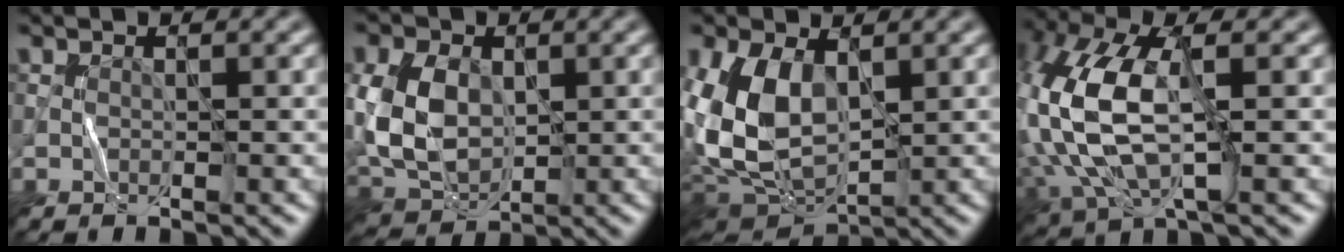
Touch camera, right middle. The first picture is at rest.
{"total": 7.5, "force": [0.6, 5.3, 5.3], "torque": [-0.132, 0.002, 0.007]}
{"total": 9.8, "force": [1.1, 6.0, 7.6], "torque": [-0.179, -0.009, 0.019]}
{"total": 11.7, "force": [0.7, 5.6, 10.3], "torque": [-0.251, 0.008, 0.005]}